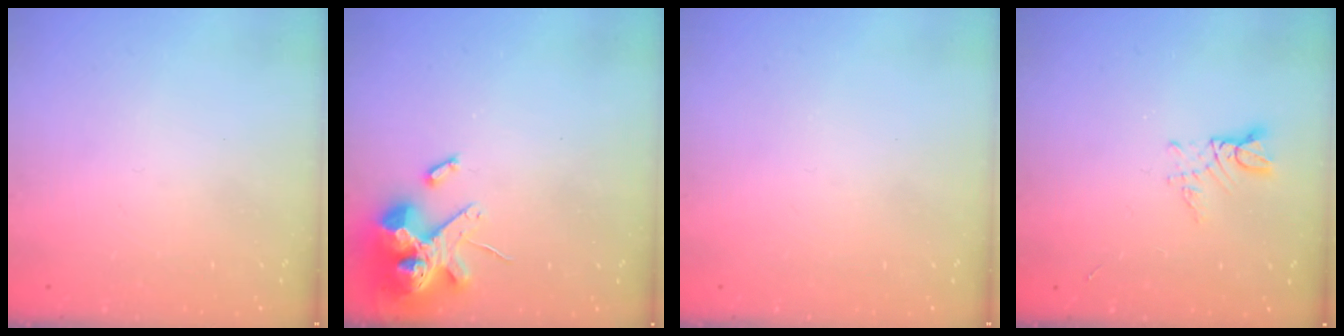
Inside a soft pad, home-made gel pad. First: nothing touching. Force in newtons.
{"total": 14.3, "press": 14.2, "slide": 1.9}
{"total": 0.0}
{"total": 2.7, "press": 2.7, "slide": 0.3}